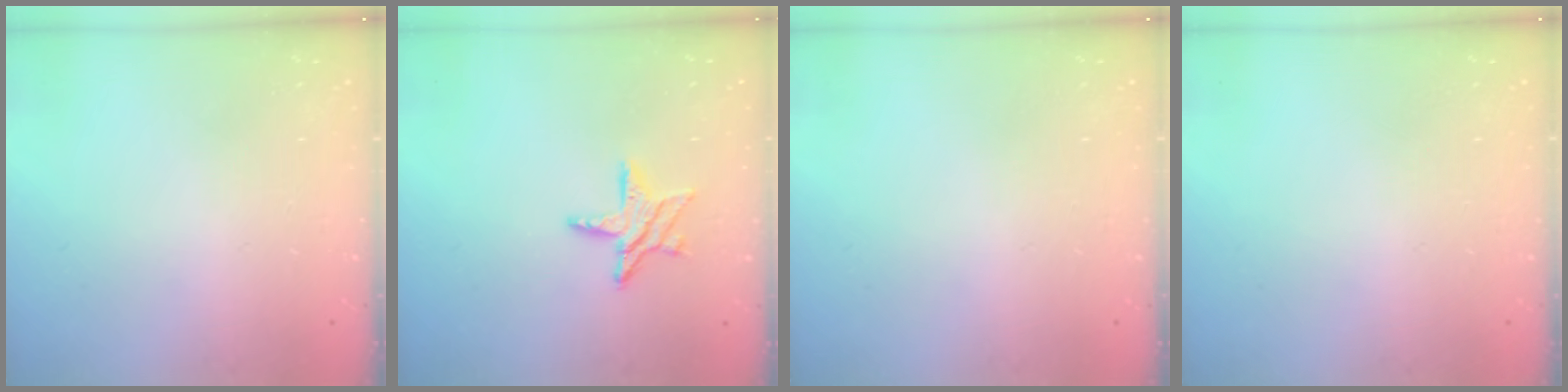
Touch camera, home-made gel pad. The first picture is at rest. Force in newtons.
{"total": 8.7, "press": 8.7, "slide": 0.6}
{"total": 0.0}
{"total": 0.0}